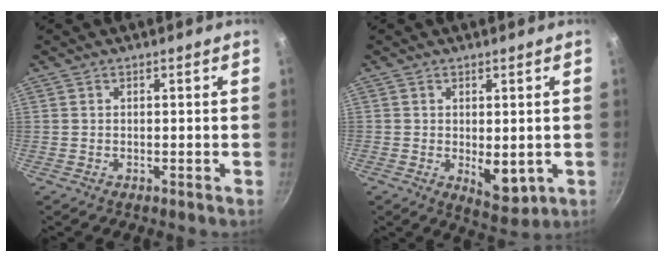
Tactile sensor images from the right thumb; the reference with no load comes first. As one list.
[{"total": 5.8, "force": [-1.0, 3.1, 4.8], "torque": [-0.049, -0.013, -0.002]}]